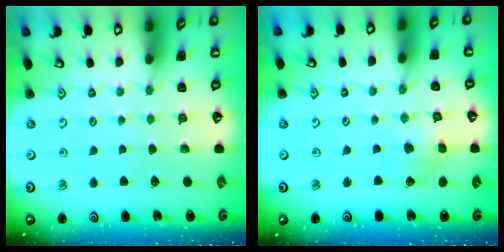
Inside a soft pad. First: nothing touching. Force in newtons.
{"total": 3.6, "press": 3.6, "slide": 0.6}